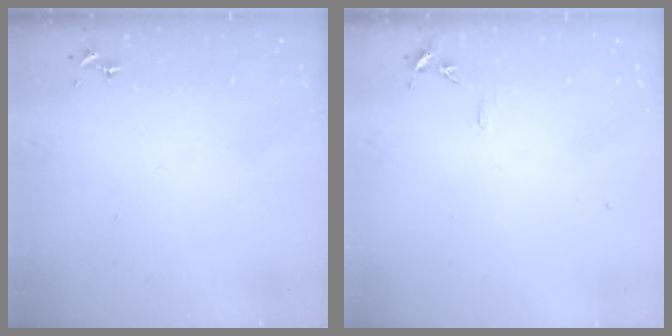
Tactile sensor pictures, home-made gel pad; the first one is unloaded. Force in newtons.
{"total": 5.8, "press": 5.8, "slide": 0.6}